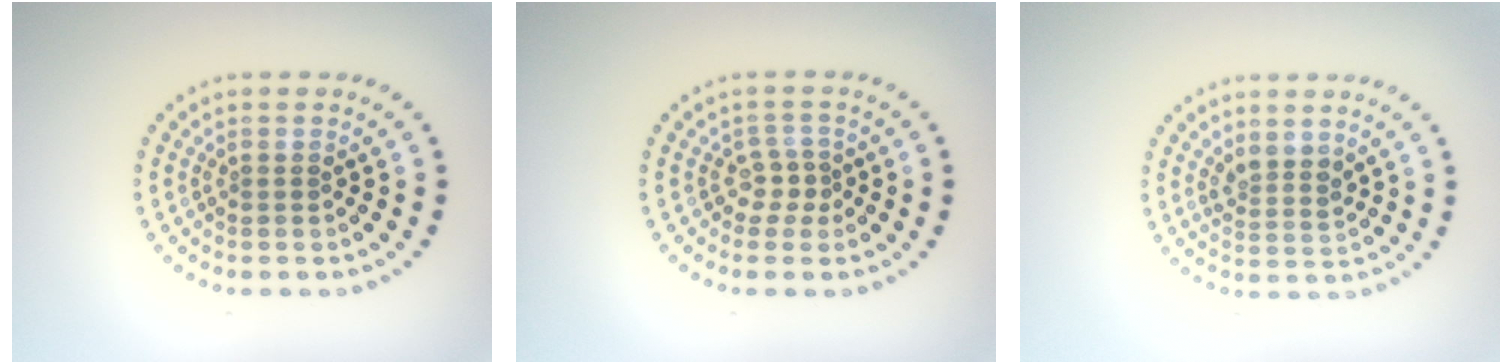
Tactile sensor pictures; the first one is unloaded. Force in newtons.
{"total": 1.9, "press": 1.4, "slide": 1.2}
{"total": 2.1, "press": 1.7, "slide": 1.2}